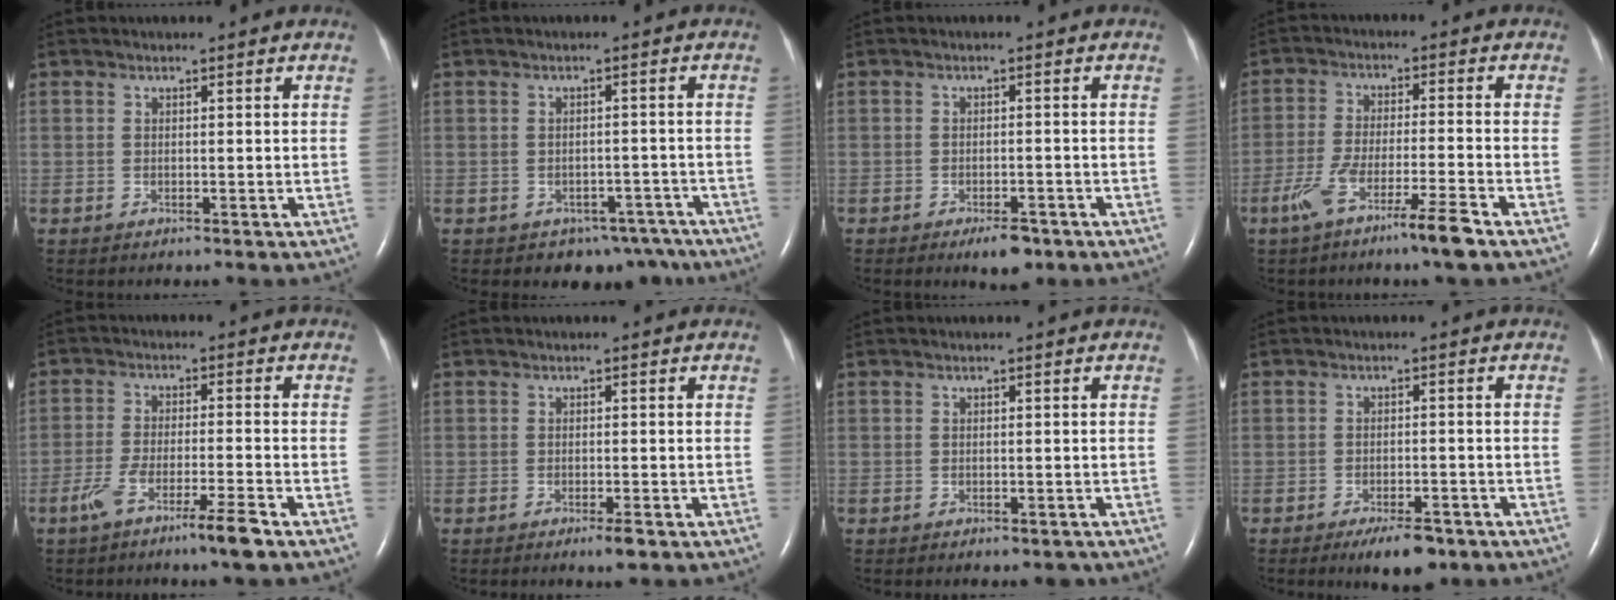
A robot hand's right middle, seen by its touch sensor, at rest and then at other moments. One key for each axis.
{"total": 6.8, "fx": -5.2, "fy": 4.3, "fz": 1.0, "tx": 0.004, "ty": 0.015, "tz": -0.059}
{"total": 3.6, "fx": -2.4, "fy": 1.3, "fz": 2.3, "tx": -0.037, "ty": -0.001, "tz": -0.032}
{"total": 8.2, "fx": -5.4, "fy": -0.4, "fz": 6.1, "tx": -0.119, "ty": -0.015, "tz": -0.101}
{"total": 6.8, "fx": -4.5, "fy": -0.3, "fz": 5.1, "tx": -0.098, "ty": -0.011, "tz": -0.084}
{"total": 1.8, "fx": -1.1, "fy": -0.1, "fz": 1.4, "tx": -0.025, "ty": -0.005, "tz": -0.017}
{"total": 1.7, "fx": -1.3, "fy": 0.8, "fz": 0.7, "tx": -0.004, "ty": -0.002, "tz": -0.012}
{"total": 5.1, "fx": -3.5, "fy": 1.6, "fz": 3.4, "tx": -0.055, "ty": -0.004, "tz": -0.049}